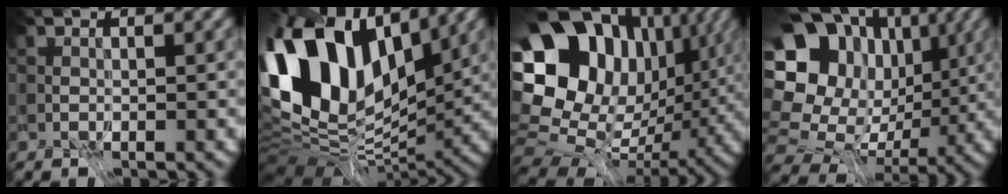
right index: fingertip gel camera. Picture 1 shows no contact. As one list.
[{"total": 14.9, "force": [2.9, 7.9, 12.3], "torque": [-0.254, 0.026, 0.051]}, {"total": 15.4, "force": [3.8, 11.3, 9.8], "torque": [-0.168, 0.008, 0.085]}, {"total": 16.9, "force": [2.8, 14.8, 7.7], "torque": [-0.160, 0.044, 0.044]}]